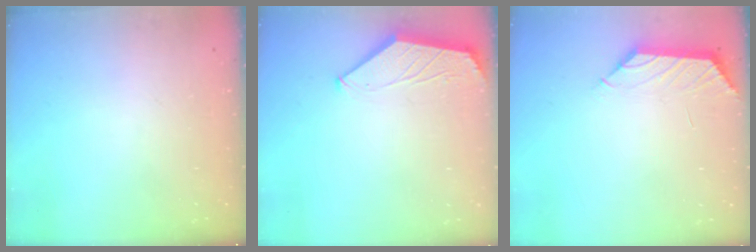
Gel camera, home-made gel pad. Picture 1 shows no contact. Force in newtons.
{"total": 1.6, "press": 1.6, "slide": 0.4}
{"total": 1.2, "press": 1.1, "slide": 0.6}